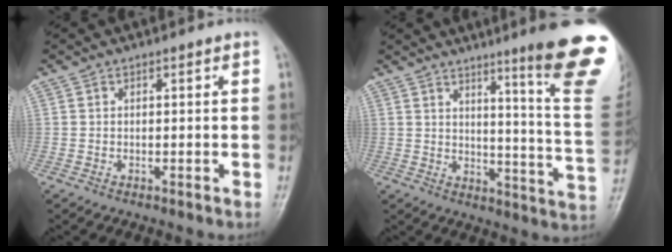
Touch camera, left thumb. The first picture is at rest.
{"total": 18.5, "force": [11.2, 0.5, 14.7], "torque": [-0.163, -0.080, 0.143]}